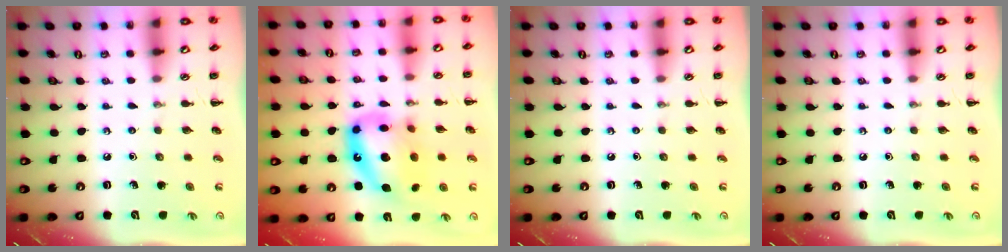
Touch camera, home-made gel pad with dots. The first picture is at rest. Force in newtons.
{"total": 16.1, "press": 15.6, "slide": 4.2}
{"total": 0.0}
{"total": 0.0}